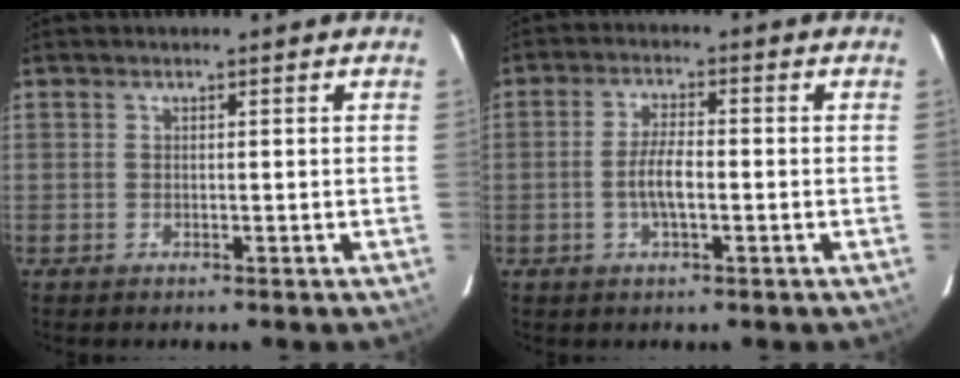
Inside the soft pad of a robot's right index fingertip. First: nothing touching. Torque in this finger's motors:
{"motor_torque": [0.71, -0.11, 0.40, 0.10]}